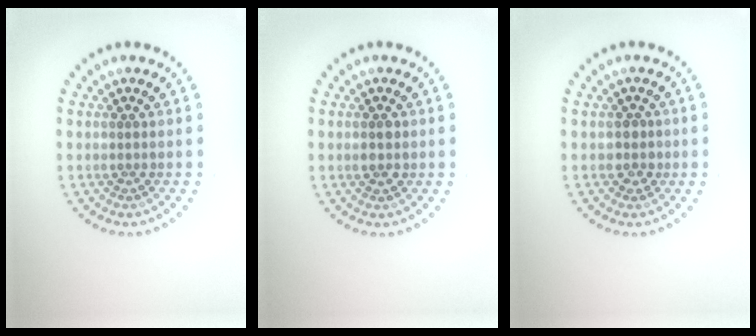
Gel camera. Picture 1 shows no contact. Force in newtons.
{"total": 1.1, "press": 1.1, "slide": 0.1}
{"total": 1.4, "press": 1.2, "slide": 0.8}